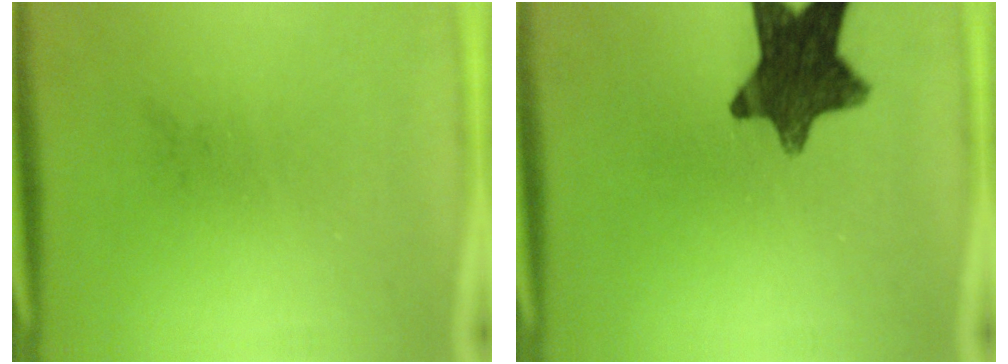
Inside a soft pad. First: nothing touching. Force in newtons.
{"total": 12.1}